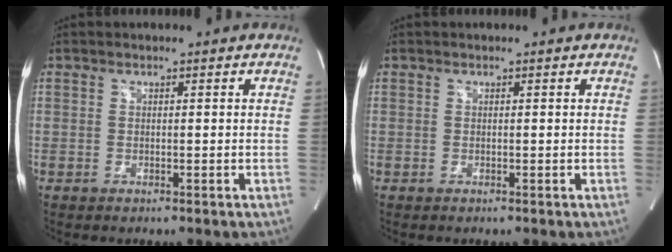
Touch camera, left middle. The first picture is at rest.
{"total": 0.0}